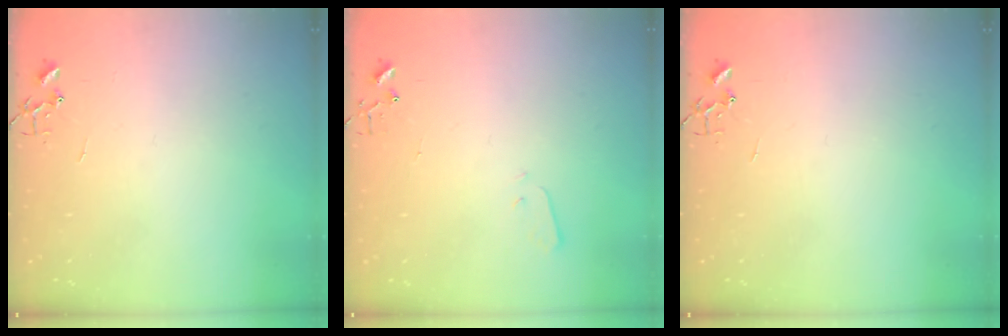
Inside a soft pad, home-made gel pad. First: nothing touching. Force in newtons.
{"total": 1.9, "press": 1.9, "slide": 0.4}
{"total": 0.0}